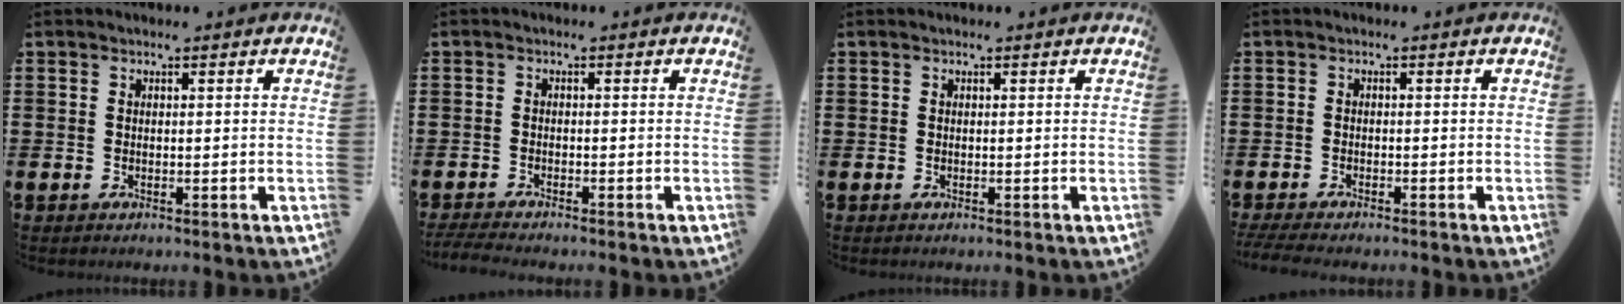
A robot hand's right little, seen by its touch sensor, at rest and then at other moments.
{"total": 1.3, "force": [-1.1, 0.1, 0.7], "torque": [-0.012, 0.001, -0.021]}
{"total": 0.0}
{"total": 1.3, "force": [-1.1, 0.1, 0.7], "torque": [-0.012, 0.001, -0.021]}